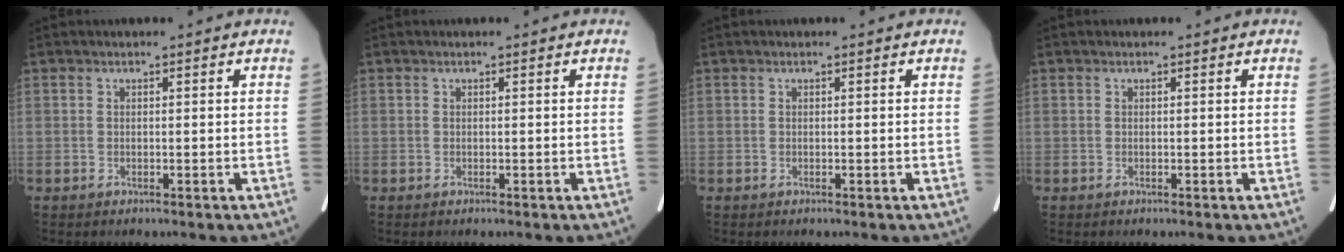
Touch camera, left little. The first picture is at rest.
{"total": 0.0}
{"total": 0.0}
{"total": 0.0}